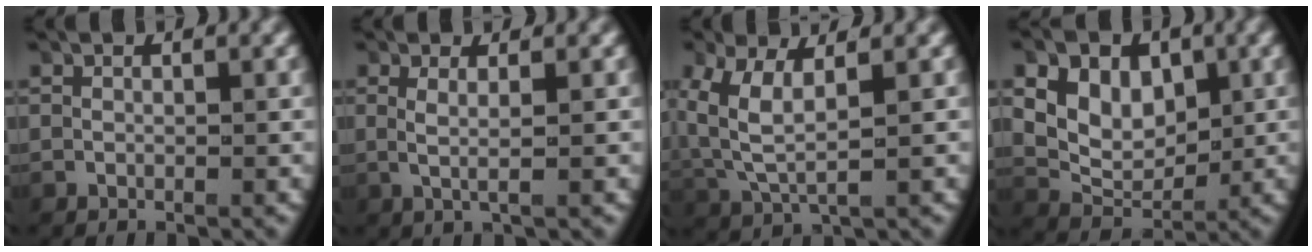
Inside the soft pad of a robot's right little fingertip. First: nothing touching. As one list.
[{"total": 2.1, "force": [0.4, 0.2, 2.1], "torque": [-0.050, -0.008, 0.014]}, {"total": 4.7, "force": [1.1, 2.8, 3.7], "torque": [-0.101, -0.015, 0.035]}, {"total": 8.1, "force": [1.3, 6.4, 4.7], "torque": [-0.086, -0.012, 0.023]}]